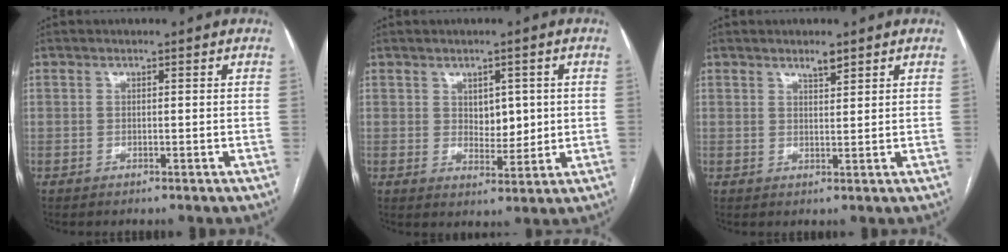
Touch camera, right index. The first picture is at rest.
{"total": 4.5, "force": [0.9, 2.7, 3.5], "torque": [-0.048, -0.002, 0.022]}
{"total": 2.1, "force": [1.7, 0.4, 1.1], "torque": [-0.023, -0.001, 0.030]}